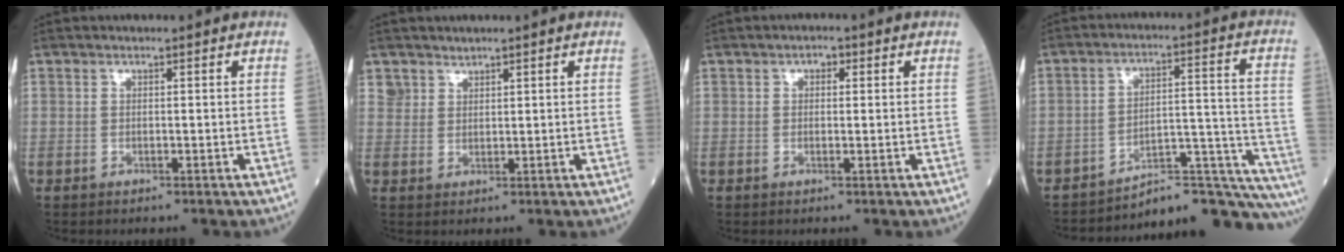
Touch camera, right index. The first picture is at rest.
{"total": 3.8, "force": [2.6, 2.8, 0.3], "torque": [-0.004, 0.011, 0.054]}
{"total": 1.9, "force": [0.7, 1.1, 1.4], "torque": [-0.035, 0.014, 0.013]}
{"total": 20.1, "force": [-18.9, 2.1, 6.4], "torque": [-0.038, 0.050, -0.255]}